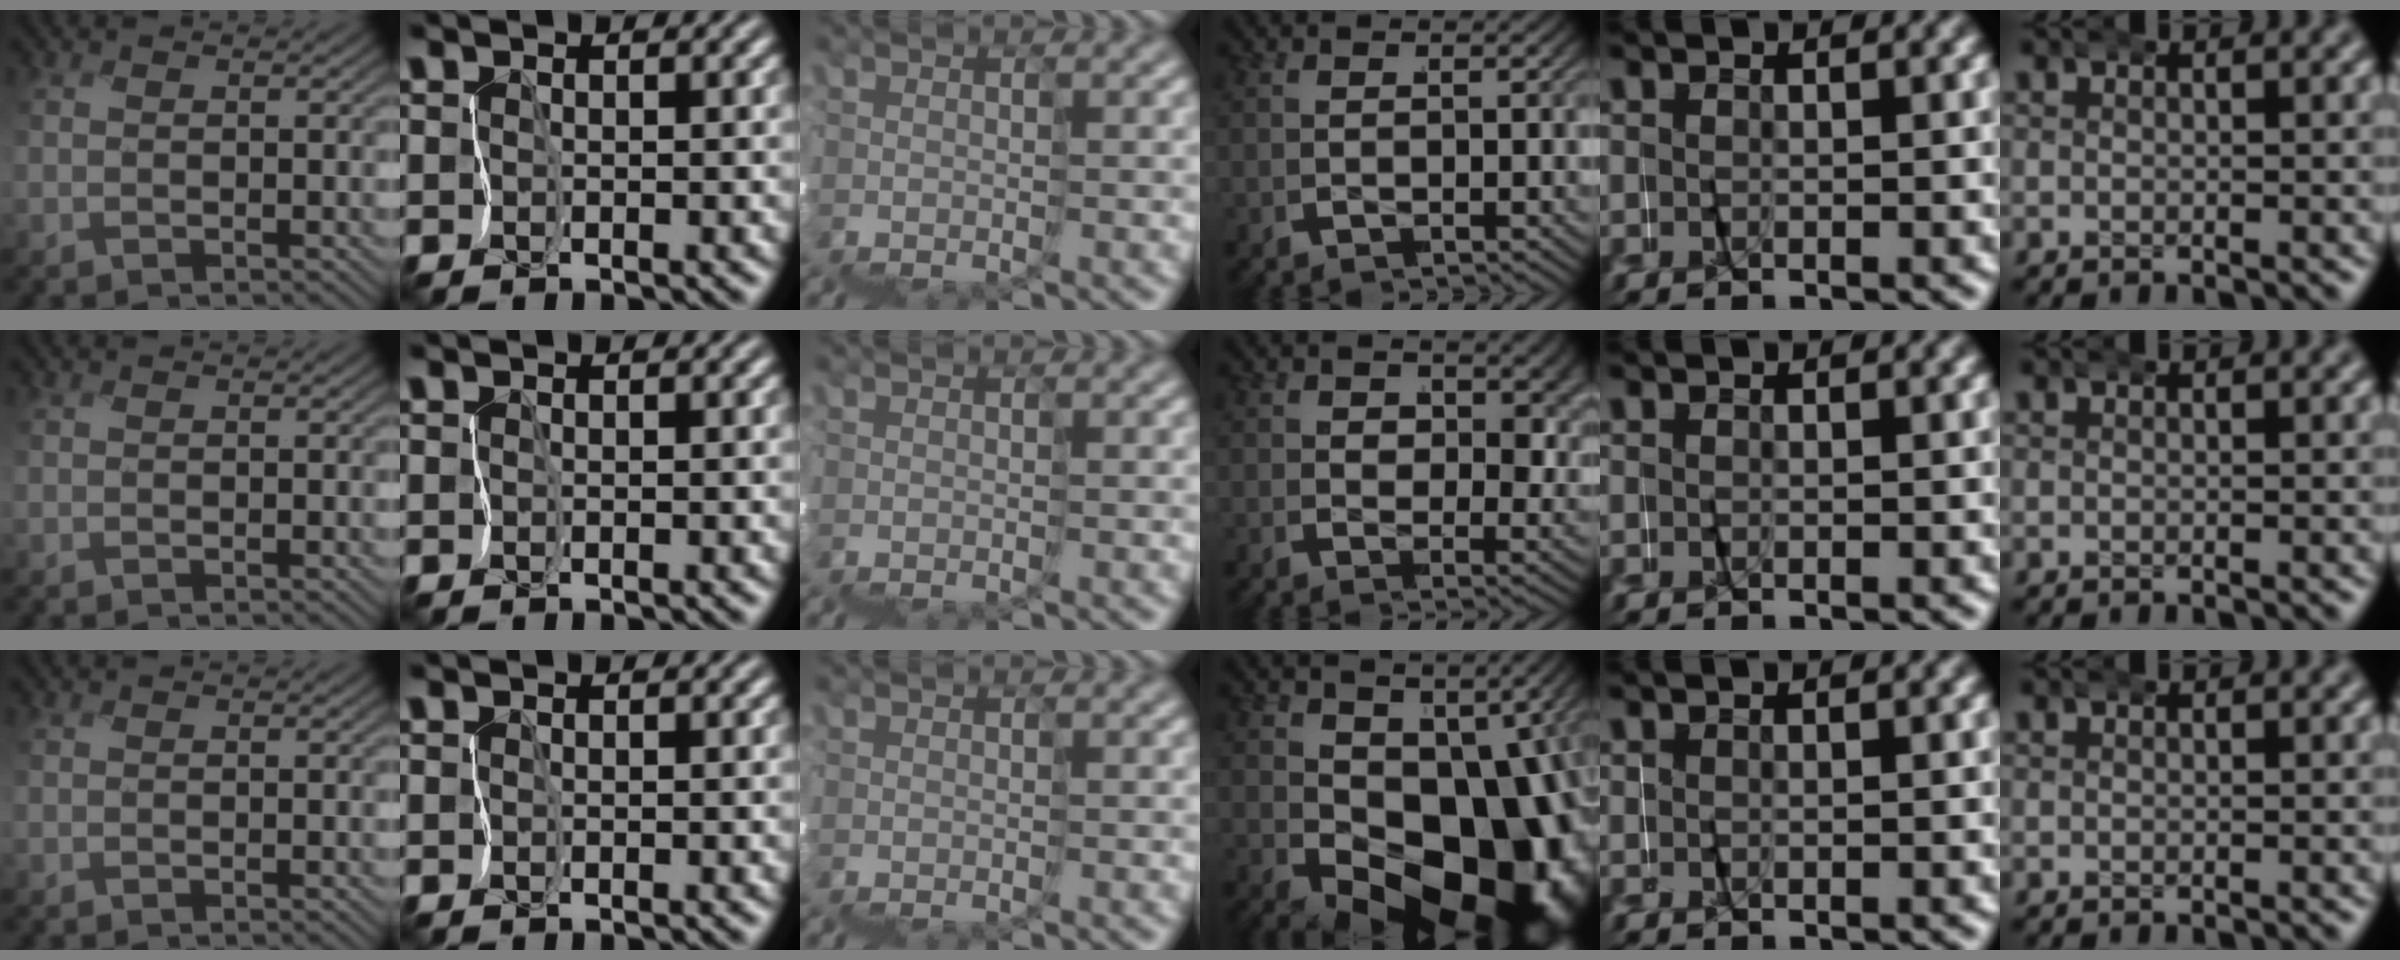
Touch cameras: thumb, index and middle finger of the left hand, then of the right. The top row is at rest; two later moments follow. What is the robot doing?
{"motion": "wrap", "object": "netting"}